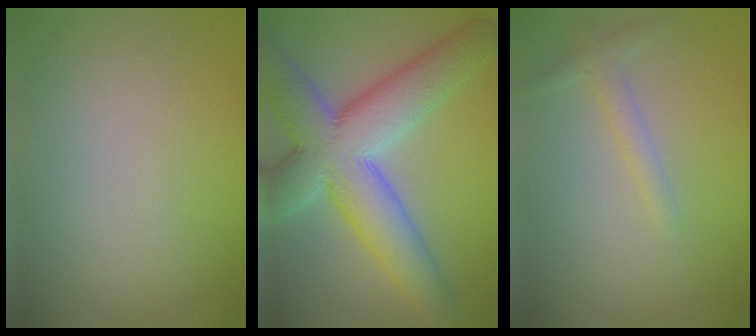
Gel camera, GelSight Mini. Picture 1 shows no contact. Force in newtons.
{"total": 10.7, "press": 10.7, "slide": 0.8}
{"total": 1.5, "press": 1.5, "slide": 0.1}